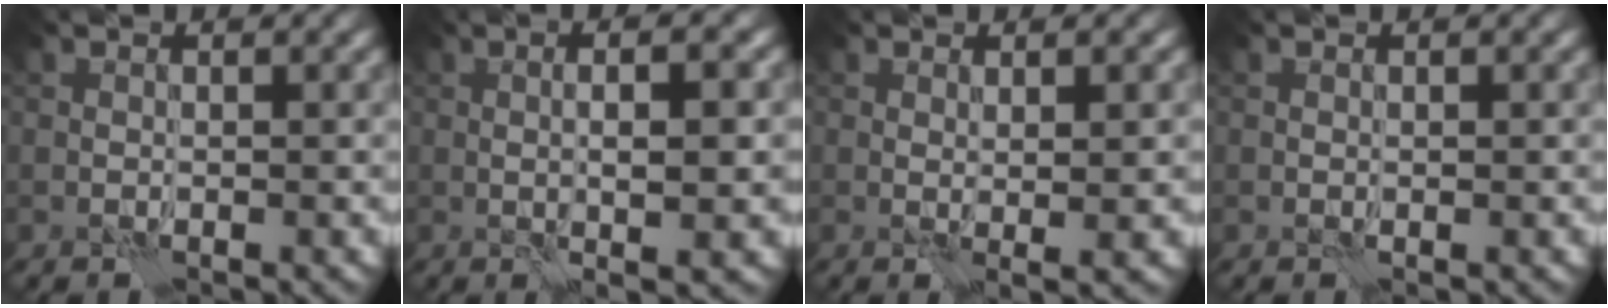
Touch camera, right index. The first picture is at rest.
{"total": 5.8, "force": [0.2, 1.3, 5.6], "torque": [-0.080, 0.007, 0.001]}
{"total": 2.5, "force": [0.4, 0.4, 2.4], "torque": [-0.037, -0.001, 0.006]}
{"total": 0.0}